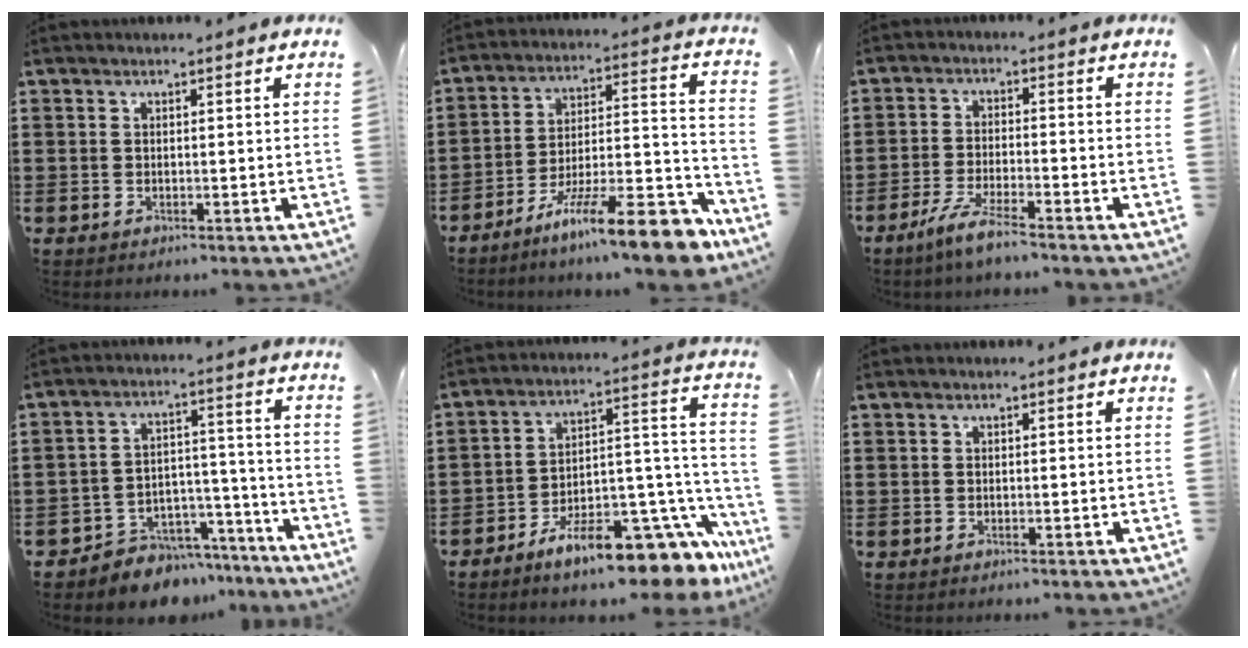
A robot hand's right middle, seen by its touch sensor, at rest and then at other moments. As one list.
[{"total": 14.8, "force": [-10.8, 1.7, 9.9], "torque": [-0.144, 0.037, -0.184]}, {"total": 5.0, "force": [-3.9, 0.0, 3.1], "torque": [-0.070, -0.013, -0.075]}, {"total": 6.2, "force": [-5.6, 2.7, 0.3], "torque": [-0.007, 0.028, -0.109]}, {"total": 14.3, "force": [-10.6, 4.1, 8.6], "torque": [-0.098, 0.033, -0.177]}, {"total": 0.0}]